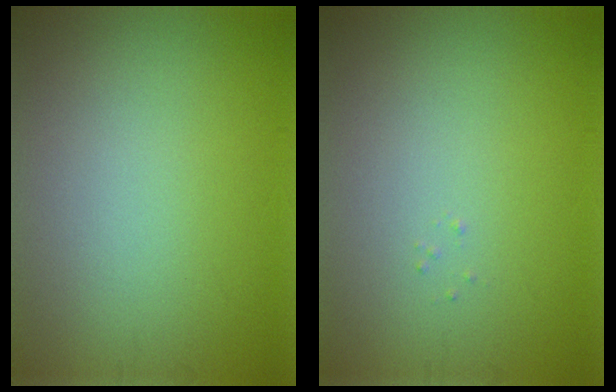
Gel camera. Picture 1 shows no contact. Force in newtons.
{"total": 0.0}